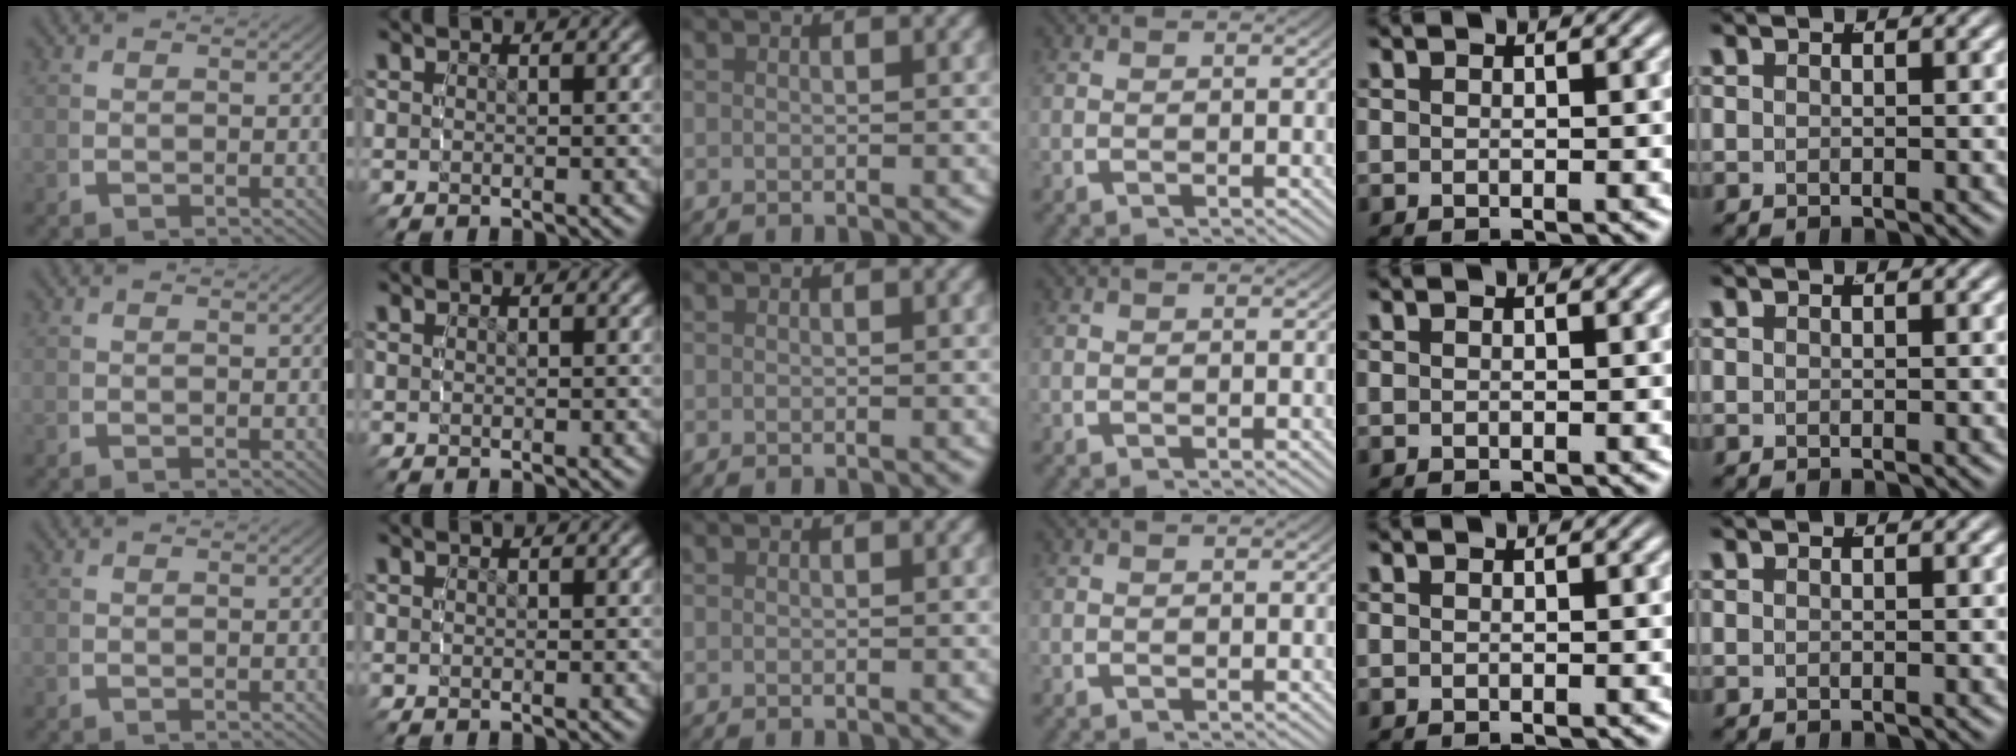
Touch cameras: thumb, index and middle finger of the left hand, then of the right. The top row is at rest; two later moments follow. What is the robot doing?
{"motion": "reach", "object": "pencil case"}